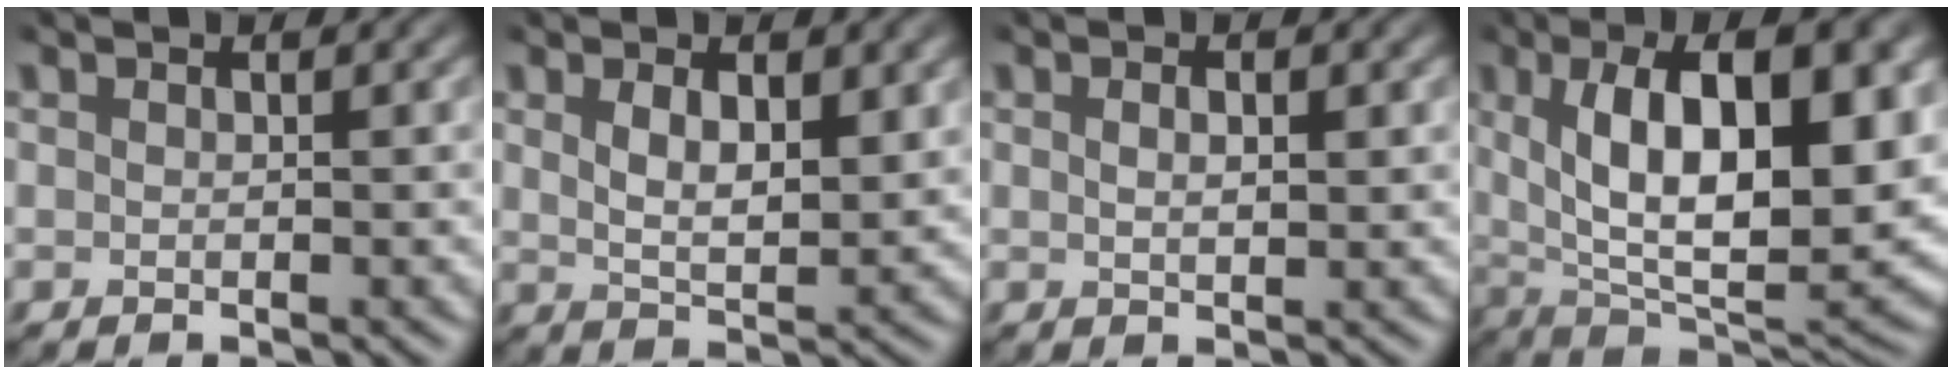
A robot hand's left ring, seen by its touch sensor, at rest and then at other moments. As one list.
[{"total": 3.2, "force": [0.4, 1.3, 2.9], "torque": [-0.066, -0.018, 0.020]}, {"total": 1.3, "force": [-0.2, 0.4, 1.2], "torque": [-0.020, -0.004, 0.003]}, {"total": 13.3, "force": [1.6, 6.2, 11.6], "torque": [-0.178, -0.012, 0.036]}]